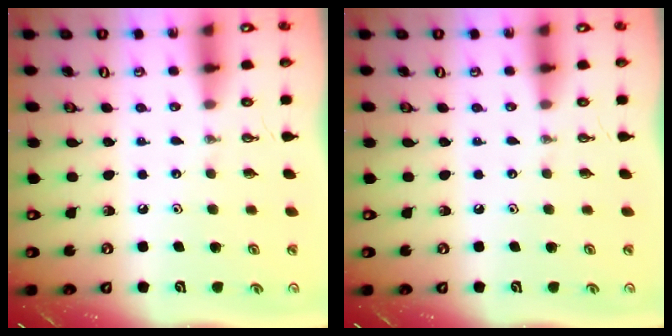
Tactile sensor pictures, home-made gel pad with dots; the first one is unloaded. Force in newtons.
{"total": 0.0}